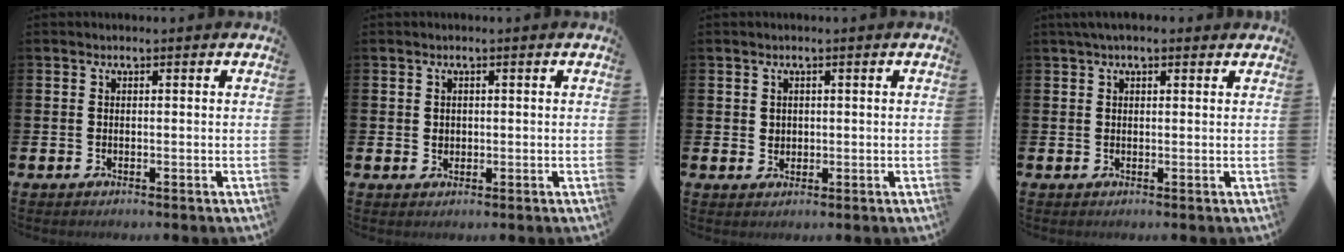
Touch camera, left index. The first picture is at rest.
{"total": 1.1, "force": [0.5, 0.9, 0.3], "torque": [0.005, 0.002, 0.006]}
{"total": 1.5, "force": [1.0, 1.1, 0.3], "torque": [0.005, 0.001, 0.015]}
{"total": 2.2, "force": [1.5, 0.8, 1.3], "torque": [-0.024, 0.008, 0.026]}